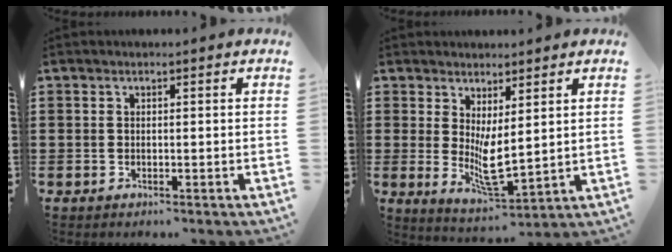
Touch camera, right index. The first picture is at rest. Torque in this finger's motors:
{"motor_torque": [0.74, -0.22, 0.22, 0.09]}